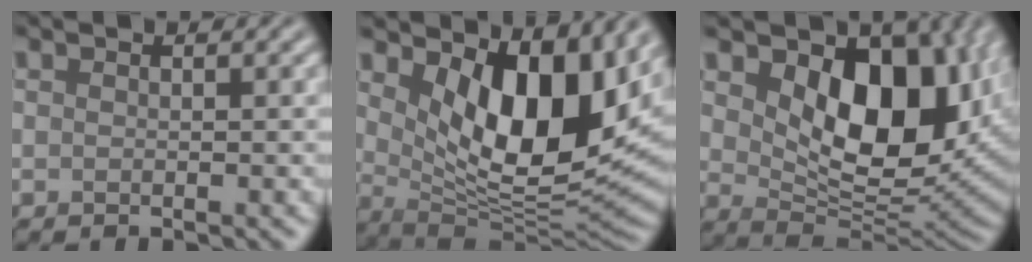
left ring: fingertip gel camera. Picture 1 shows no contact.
{"total": 10.9, "force": [3.4, 5.1, 9.0], "torque": [-0.140, -0.024, 0.059]}
{"total": 11.2, "force": [3.3, 6.4, 8.6], "torque": [-0.124, -0.020, 0.056]}